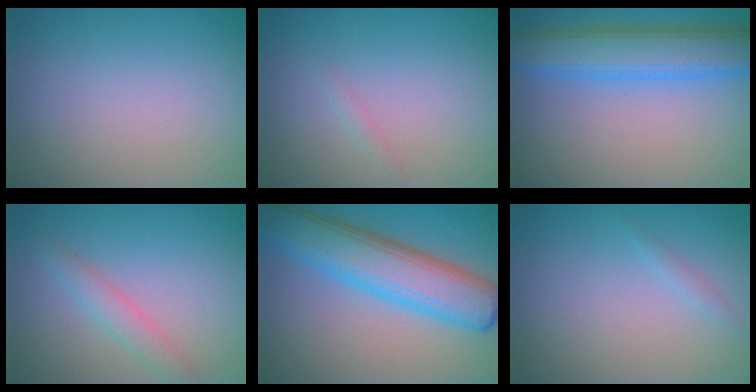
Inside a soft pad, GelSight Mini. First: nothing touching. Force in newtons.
{"total": 0.7, "press": 0.7, "slide": 0.0}
{"total": 6.5, "press": 6.5, "slide": 0.1}
{"total": 2.1, "press": 2.1, "slide": 0.0}
{"total": 8.0, "press": 8.0, "slide": 0.2}
{"total": 0.7, "press": 0.7, "slide": 0.0}